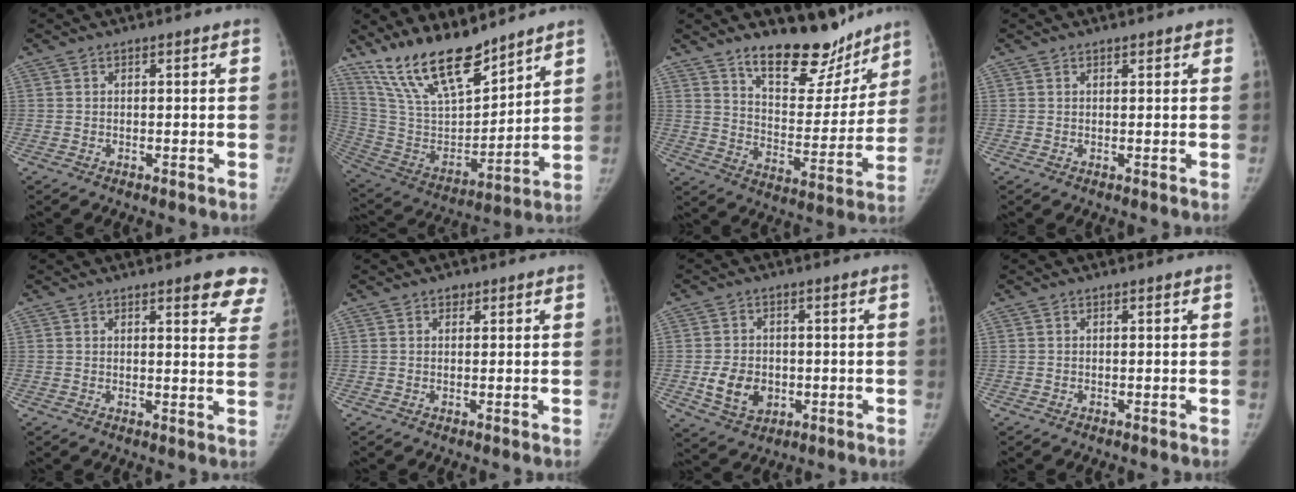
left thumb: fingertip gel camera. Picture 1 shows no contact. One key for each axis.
{"total": 18.9, "fx": 15.2, "fy": 5.9, "fz": 9.7, "tx": -0.139, "ty": -0.082, "tz": 0.291}
{"total": 17.4, "fx": 13.7, "fy": 7.3, "fz": 7.9, "tx": -0.051, "ty": -0.103, "tz": 0.212}
{"total": 1.0, "fx": 0.8, "fy": 0.5, "fz": 0.3, "tx": 0.003, "ty": -0.004, "tz": 0.007}
{"total": 8.4, "fx": 6.5, "fy": 2.5, "fz": 4.8, "tx": -0.023, "ty": -0.031, "tz": 0.059}
{"total": 1.0, "fx": 0.6, "fy": 0.8, "fz": 0.2, "tx": 0.005, "ty": -0.003, "tz": 0.007}
{"total": 7.5, "fx": -1.3, "fy": 6.0, "fz": 4.4, "tx": -0.054, "ty": 0.000, "tz": -0.011}
{"total": 0.0}